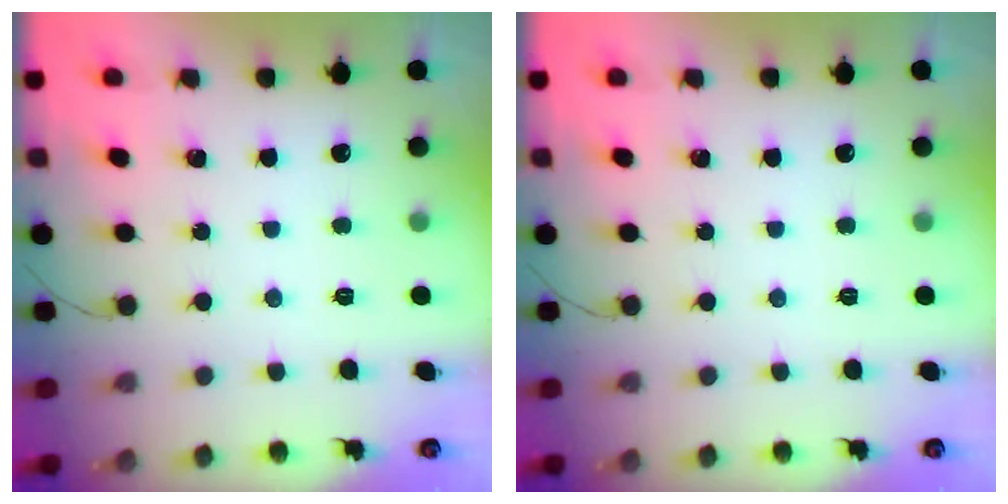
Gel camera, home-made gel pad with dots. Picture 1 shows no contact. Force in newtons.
{"total": 0.0}